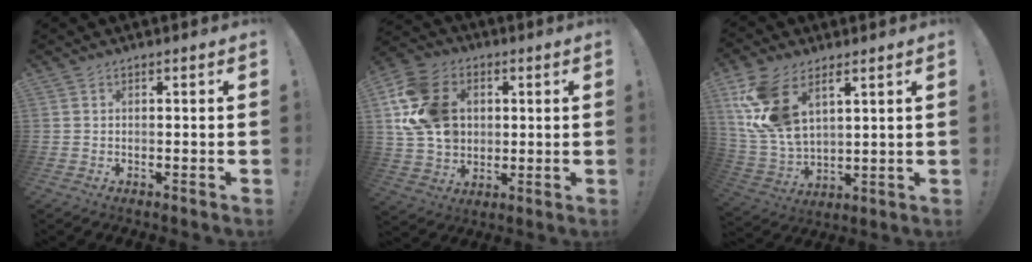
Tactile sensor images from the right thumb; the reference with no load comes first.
{"total": 18.7, "force": [3.9, 14.9, 10.6], "torque": [-0.193, -0.003, 0.080]}
{"total": 14.7, "force": [7.5, 8.5, 9.4], "torque": [-0.196, -0.035, 0.145]}